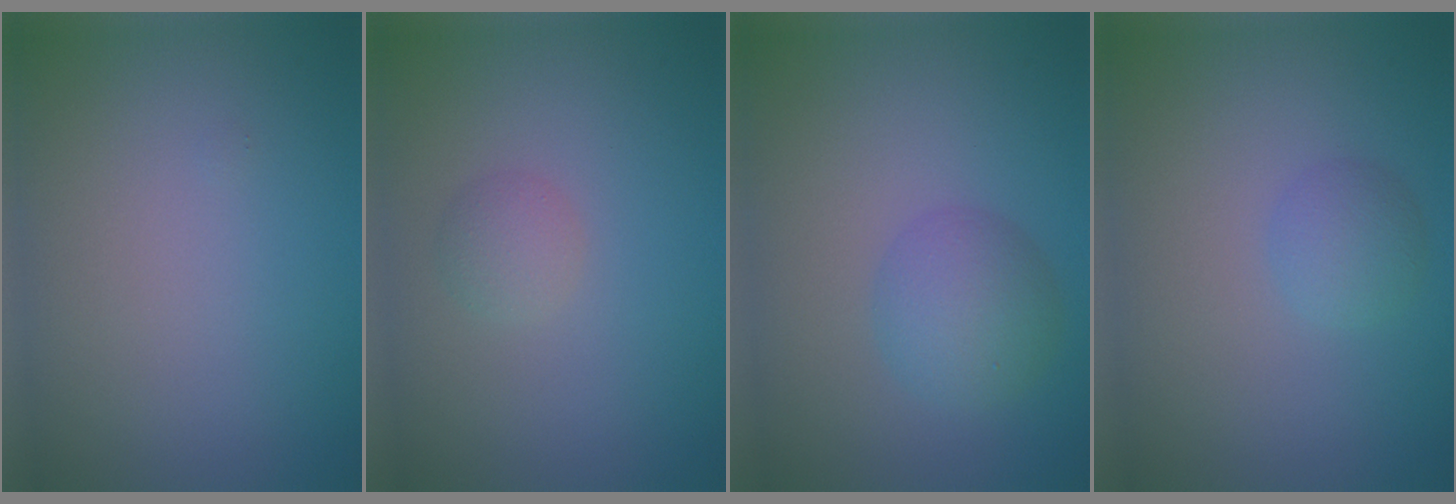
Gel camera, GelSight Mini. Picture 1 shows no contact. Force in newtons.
{"total": 1.4, "press": 1.4, "slide": 0.1}
{"total": 3.7, "press": 3.7, "slide": 0.1}
{"total": 1.9, "press": 1.9, "slide": 0.1}